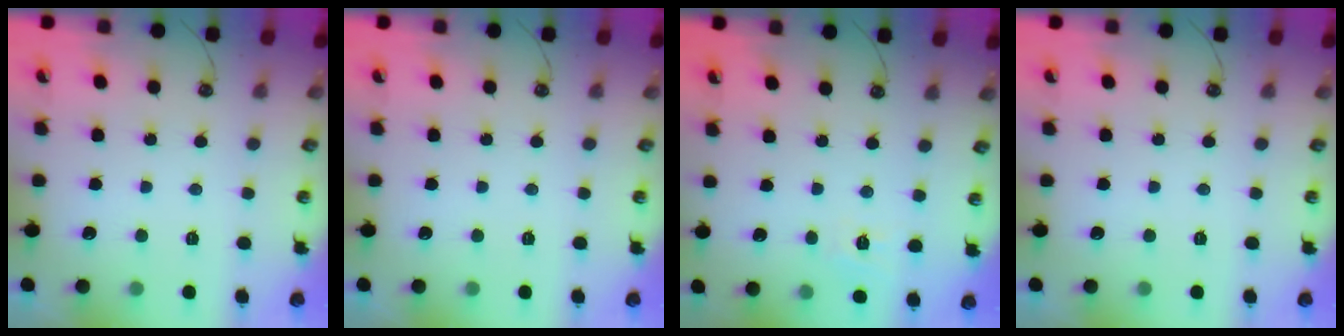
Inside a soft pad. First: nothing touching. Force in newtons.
{"total": 0.0}
{"total": 3.0, "press": 3.0, "slide": 0.1}
{"total": 0.0}